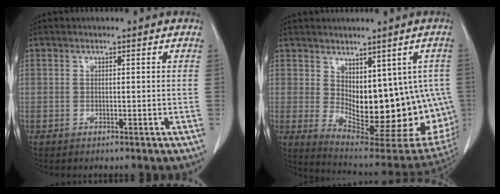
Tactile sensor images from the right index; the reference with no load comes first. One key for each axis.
{"total": 19.5, "fx": -1.0, "fy": 9.1, "fz": 17.2, "tx": -0.180, "ty": -0.006, "tz": 0.014}